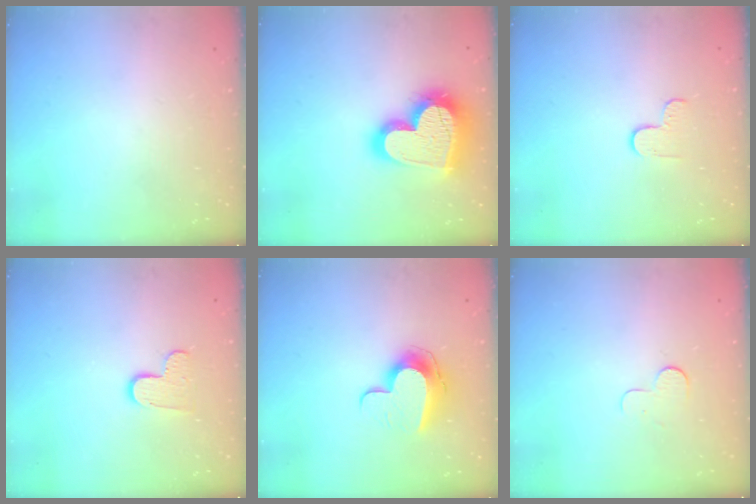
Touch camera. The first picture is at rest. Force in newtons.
{"total": 25.1, "press": 25.0, "slide": 2.2}
{"total": 3.5, "press": 3.4, "slide": 0.4}
{"total": 8.0, "press": 7.9, "slide": 0.6}
{"total": 11.4, "press": 11.4, "slide": 0.4}
{"total": 3.6, "press": 3.6, "slide": 0.3}